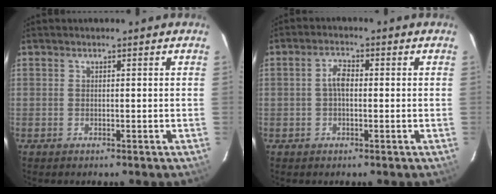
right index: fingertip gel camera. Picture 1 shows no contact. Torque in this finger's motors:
{"motor_torque": [0.37, 0.09, 0.18, 0.06]}